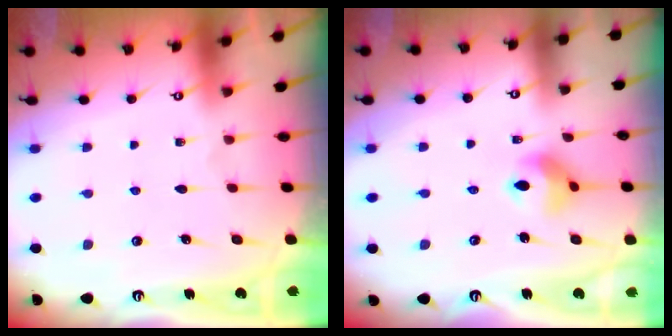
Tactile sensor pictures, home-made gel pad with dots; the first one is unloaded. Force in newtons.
{"total": 9.2, "press": 9.0, "slide": 2.2}